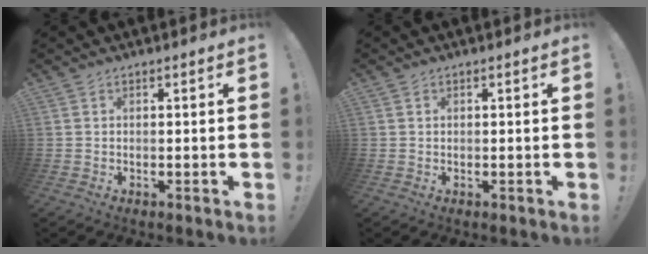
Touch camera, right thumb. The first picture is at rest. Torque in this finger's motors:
{"motor_torque": [-0.23, -0.05, 0.02, 0.03, -0.07]}